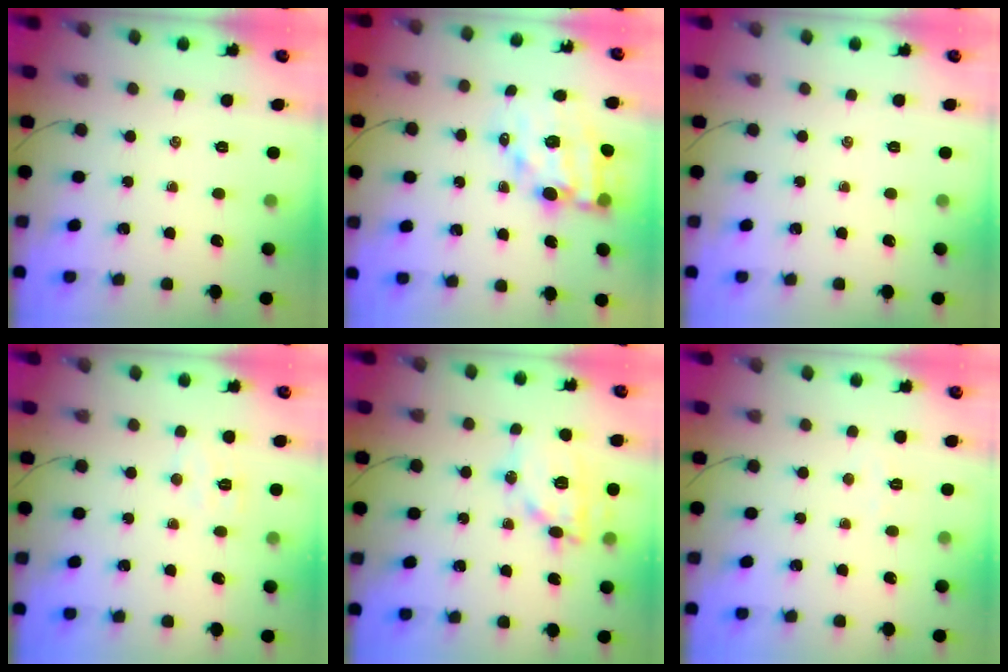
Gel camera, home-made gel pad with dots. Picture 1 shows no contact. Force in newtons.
{"total": 12.2, "press": 11.8, "slide": 3.0}
{"total": 0.0}
{"total": 5.5, "press": 5.4, "slide": 1.1}
{"total": 14.6, "press": 14.5, "slide": 1.9}
{"total": 2.4, "press": 2.3, "slide": 0.6}